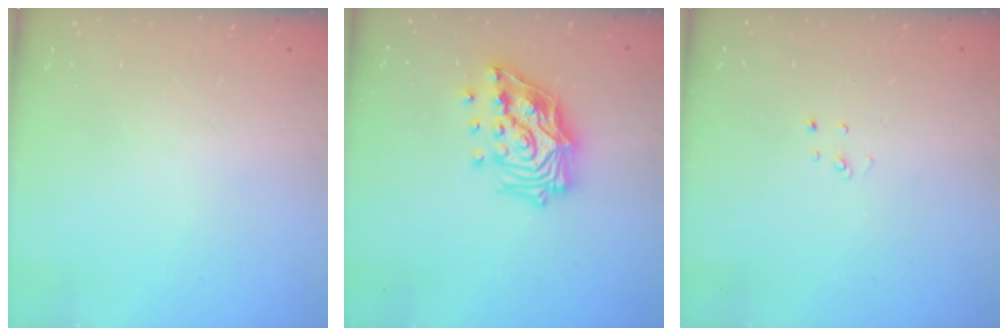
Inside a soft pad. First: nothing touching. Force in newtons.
{"total": 17.7, "press": 17.6, "slide": 2.0}
{"total": 2.7, "press": 2.7, "slide": 0.3}